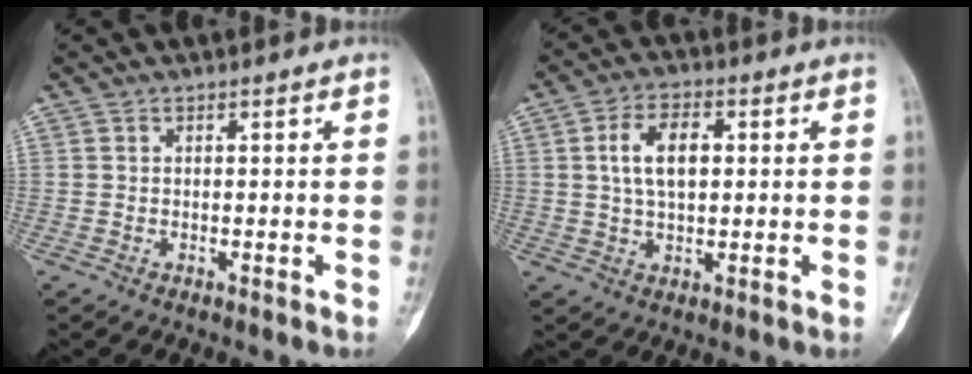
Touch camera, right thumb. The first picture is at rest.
{"total": 8.1, "force": [1.4, 4.6, 6.5], "torque": [-0.108, 0.005, 0.026]}